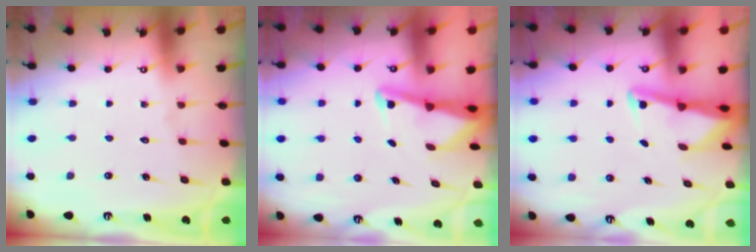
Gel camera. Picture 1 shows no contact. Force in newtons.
{"total": 3.2, "press": 3.2, "slide": 0.4}
{"total": 2.9, "press": 2.9, "slide": 0.3}